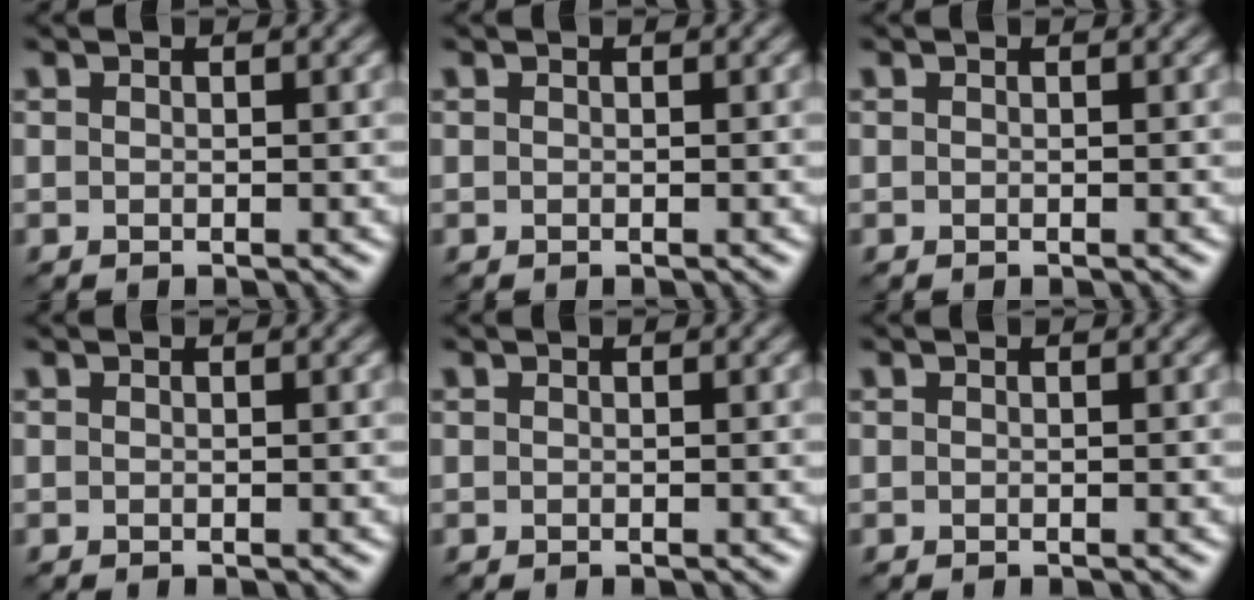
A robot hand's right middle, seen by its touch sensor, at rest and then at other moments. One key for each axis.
{"total": 0.0}
{"total": 0.0}
{"total": 0.0}
{"total": 0.0}
{"total": 0.0}